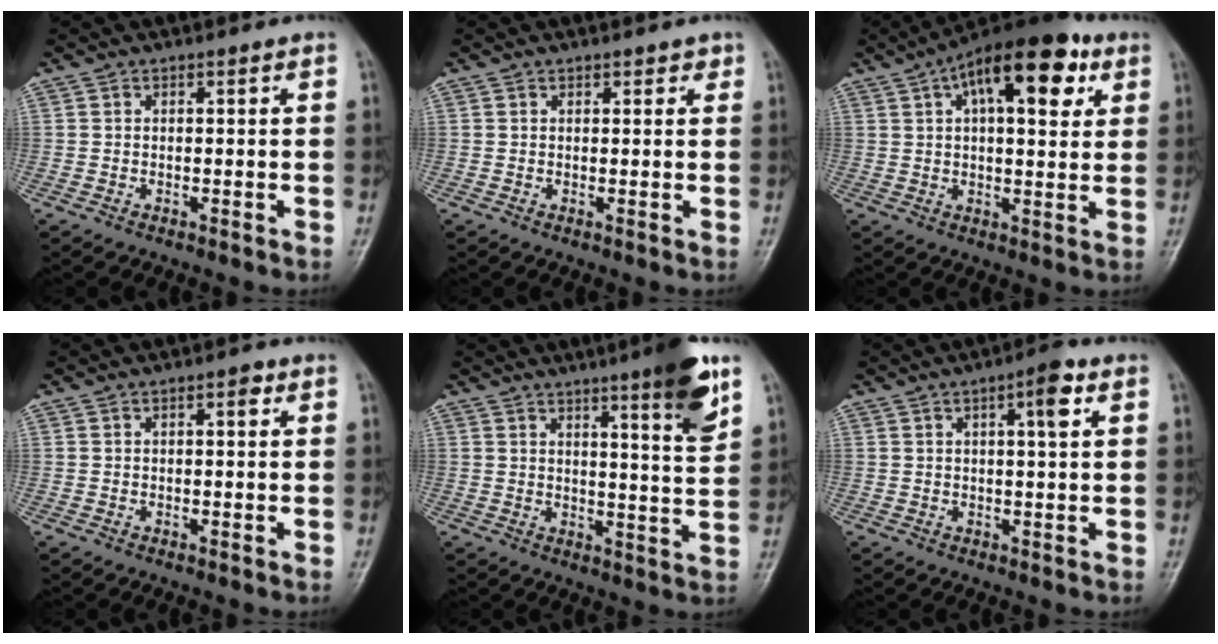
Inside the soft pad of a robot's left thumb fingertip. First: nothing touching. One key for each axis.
{"total": 1.4, "fx": 0.9, "fy": 0.8, "fz": 0.6, "tx": 0.004, "ty": -0.003, "tz": 0.008}
{"total": 17.9, "fx": 7.6, "fy": 7.7, "fz": 14.2, "tx": -0.192, "ty": 0.007, "tz": 0.111}
{"total": 2.0, "fx": 0.7, "fy": 0.8, "fz": 1.6, "tx": -0.021, "ty": 0.002, "tz": 0.008}
{"total": 10.3, "fx": 6.0, "fy": 0.8, "fz": 8.3, "tx": -0.105, "ty": -0.037, "tz": 0.081}
{"total": 5.4, "fx": 2.1, "fy": 1.2, "fz": 4.8, "tx": -0.069, "ty": 0.002, "tz": 0.028}